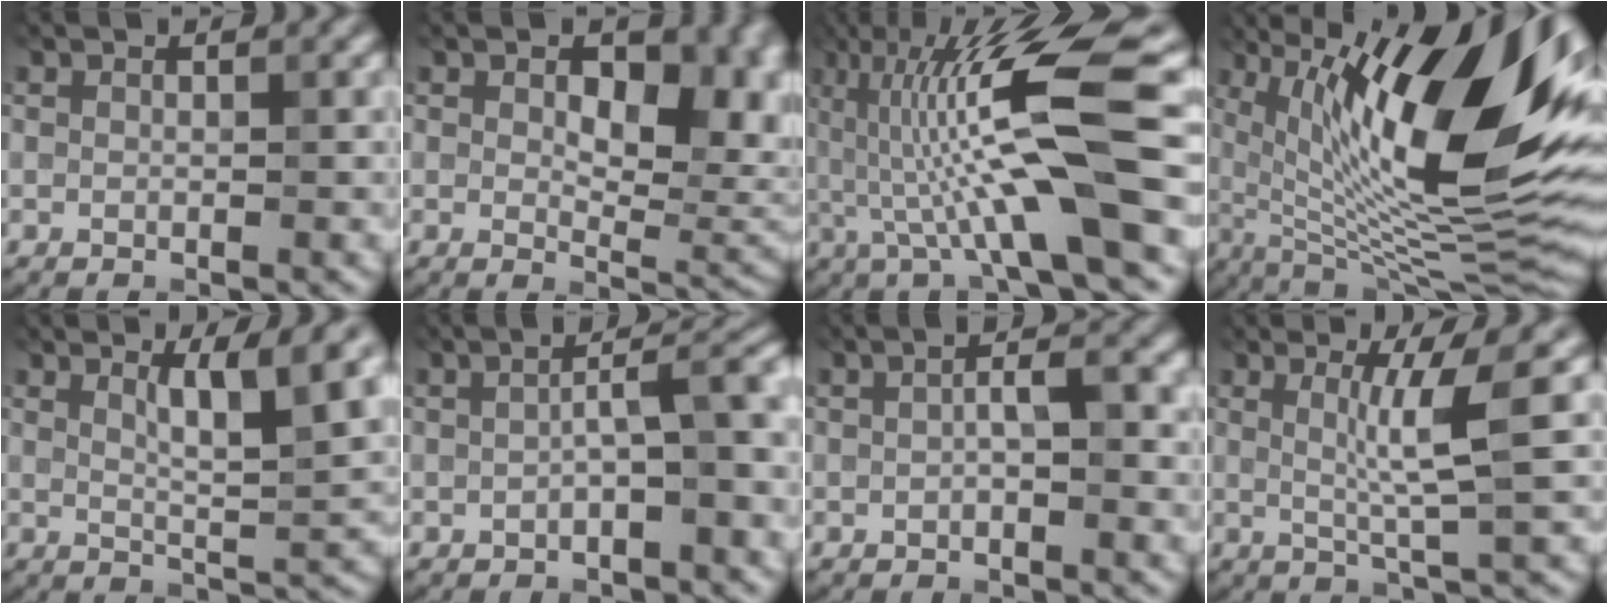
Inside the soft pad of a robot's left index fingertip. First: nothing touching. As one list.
[{"total": 10.8, "force": [2.2, 6.1, 8.6], "torque": [-0.093, 0.003, 0.035]}, {"total": 10.8, "force": [0.3, 1.5, 10.7], "torque": [-0.186, 0.017, 0.009]}, {"total": 17.8, "force": [5.2, 5.6, 16.1], "torque": [-0.247, 0.008, 0.091]}, {"total": 5.1, "force": [2.3, 0.6, 4.5], "torque": [-0.079, -0.002, 0.041]}, {"total": 4.3, "force": [-0.6, 0.9, 4.2], "torque": [-0.065, 0.019, -0.014]}, {"total": 2.2, "force": [-0.2, 0.6, 2.1], "torque": [-0.041, 0.011, -0.006]}, {"total": 4.2, "force": [1.1, 0.0, 4.0], "torque": [-0.074, 0.001, 0.021]}]